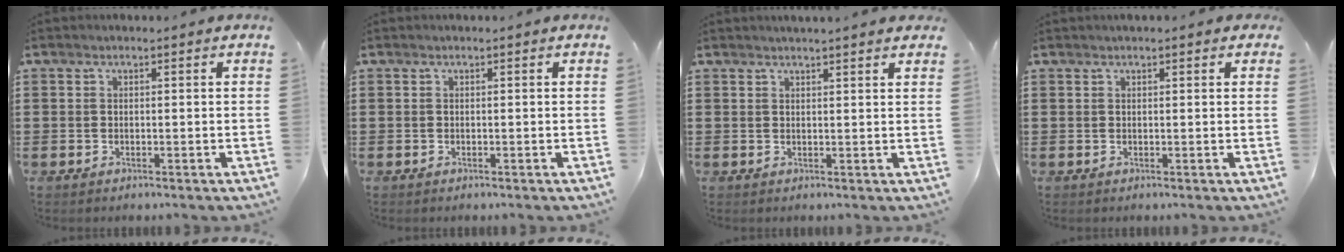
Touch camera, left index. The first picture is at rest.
{"total": 0.0}
{"total": 1.5, "force": [1.5, -0.1, 0.3], "torque": [-0.009, 0.001, 0.029]}
{"total": 0.7, "force": [0.5, 0.2, 0.4], "torque": [-0.008, 0.005, 0.009]}